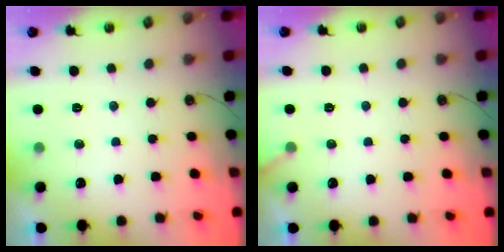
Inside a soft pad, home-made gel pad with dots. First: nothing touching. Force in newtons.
{"total": 2.9, "press": 2.9, "slide": 0.2}